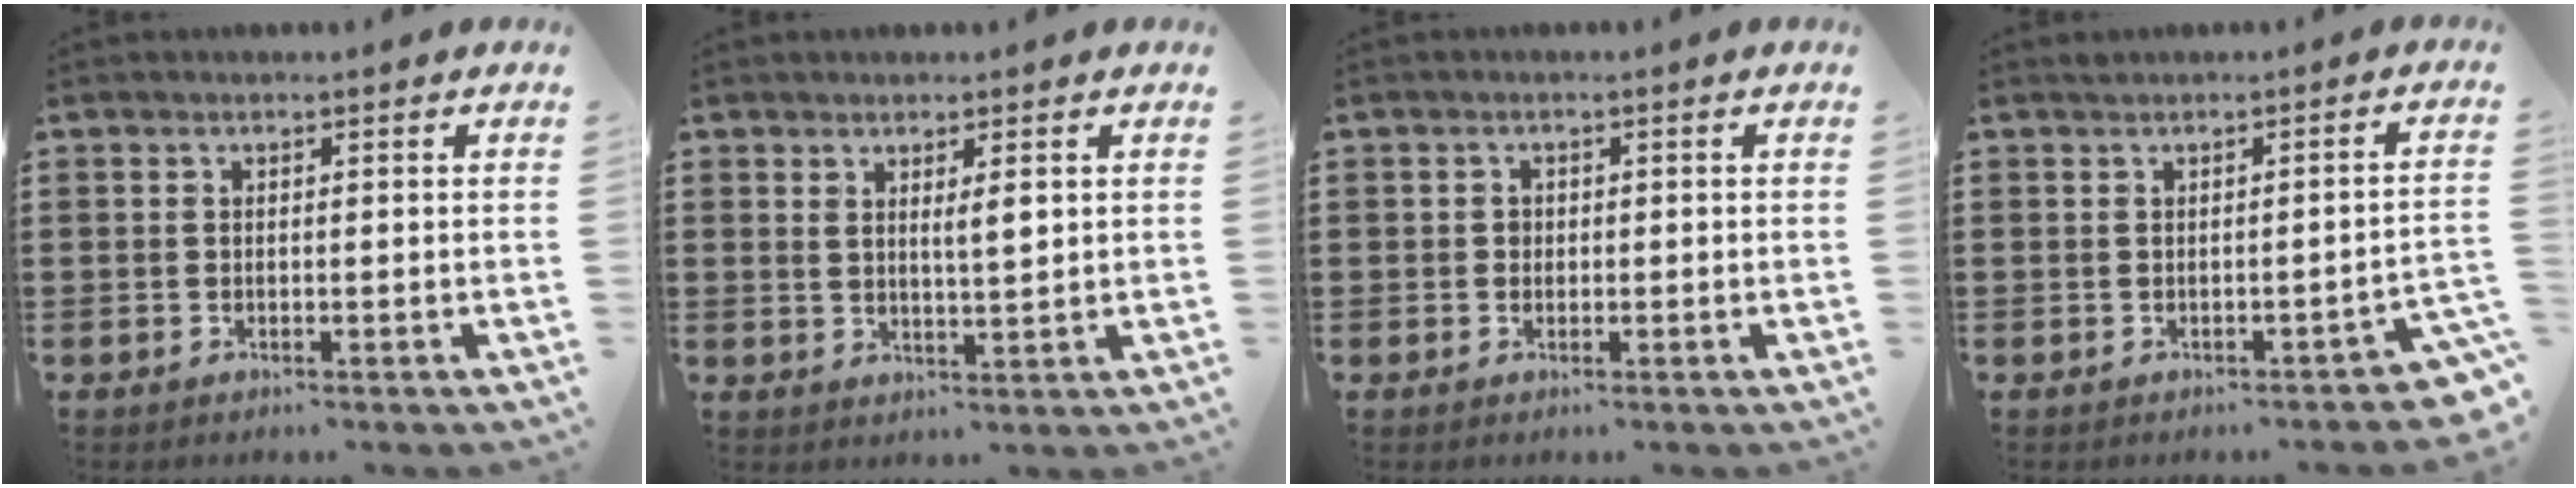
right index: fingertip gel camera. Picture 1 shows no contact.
{"total": 2.7, "force": [1.4, 0.5, 2.2], "torque": [-0.036, 0.000, 0.021]}
{"total": 0.9, "force": [0.0, 0.9, 0.3], "torque": [-0.010, 0.004, 0.000]}
{"total": 1.3, "force": [-0.7, 0.3, 1.0], "torque": [-0.023, -0.002, -0.015]}